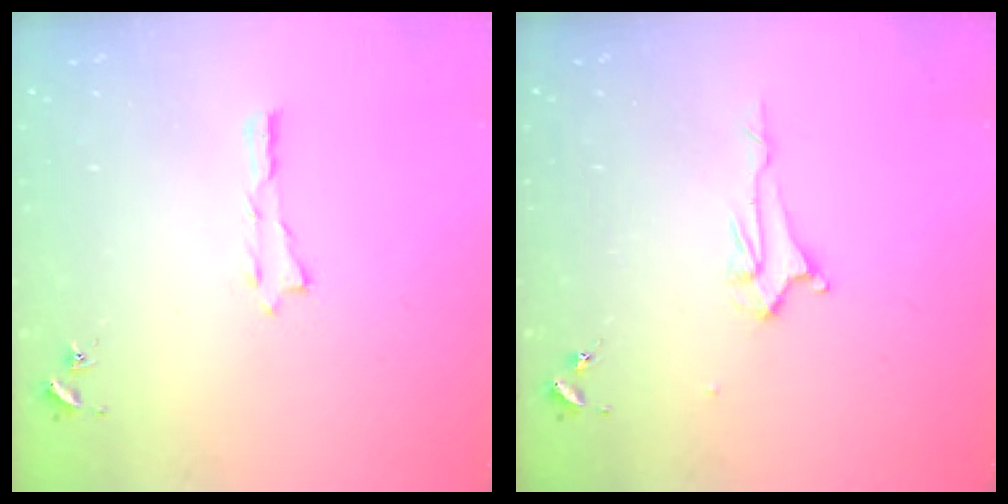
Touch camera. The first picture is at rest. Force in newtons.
{"total": 2.2, "press": 2.2, "slide": 0.3}